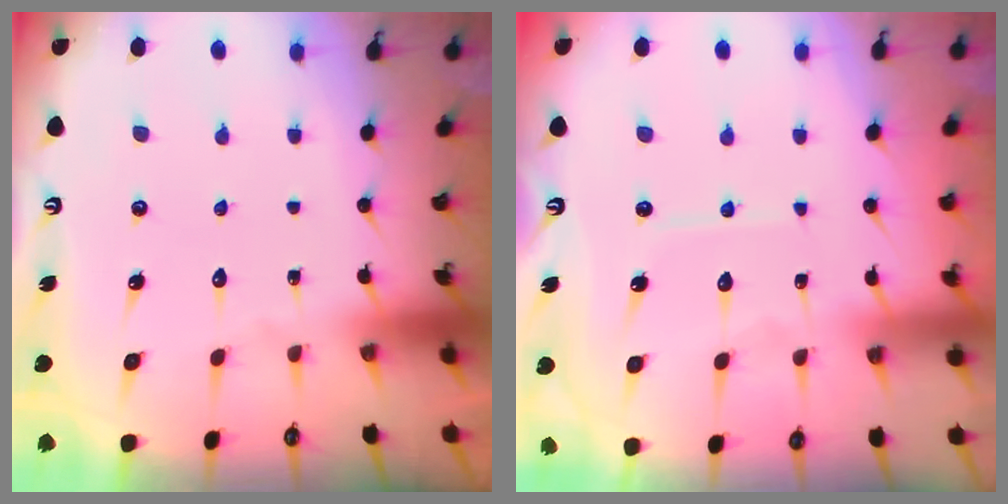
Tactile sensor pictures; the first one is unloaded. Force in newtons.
{"total": 6.8, "press": 6.7, "slide": 0.7}